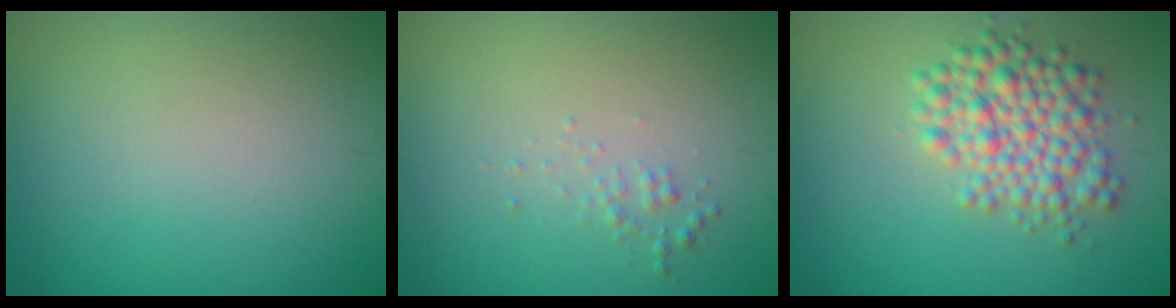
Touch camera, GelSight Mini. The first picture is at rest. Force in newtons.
{"total": 0.9, "press": 0.9, "slide": 0.0}
{"total": 5.0, "press": 5.0, "slide": 0.1}